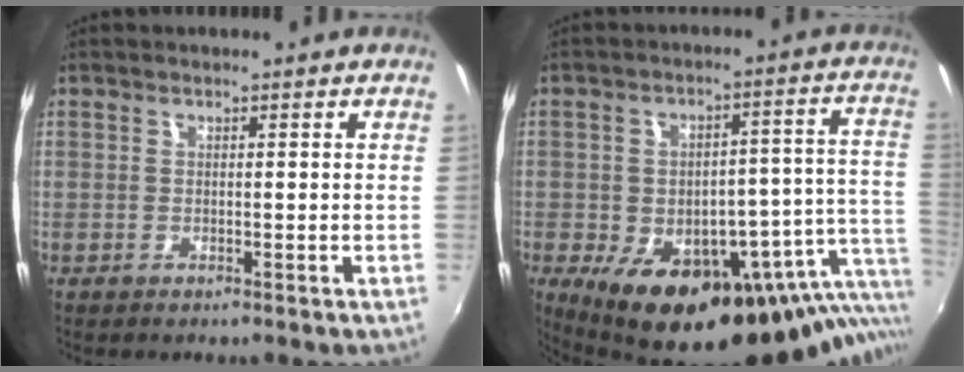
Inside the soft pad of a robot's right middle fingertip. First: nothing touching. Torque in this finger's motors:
{"motor_torque": [1.14, -1.00, 0.80, 0.21]}